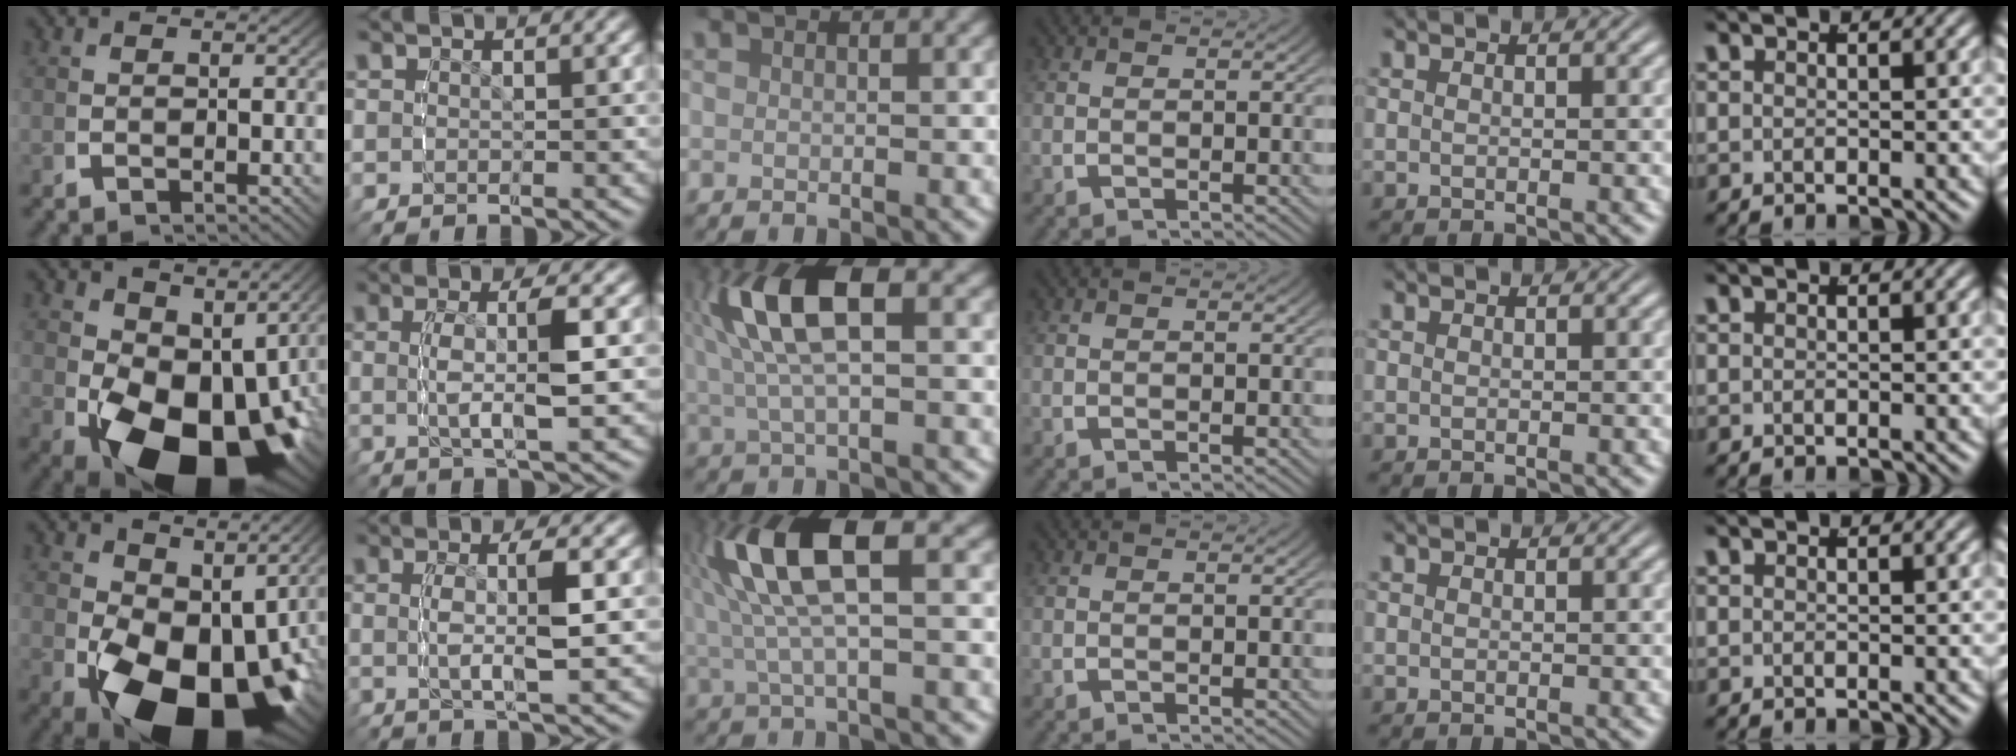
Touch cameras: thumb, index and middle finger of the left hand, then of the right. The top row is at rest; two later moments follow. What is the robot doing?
{"motion": "lift_and_place", "object": "legos"}